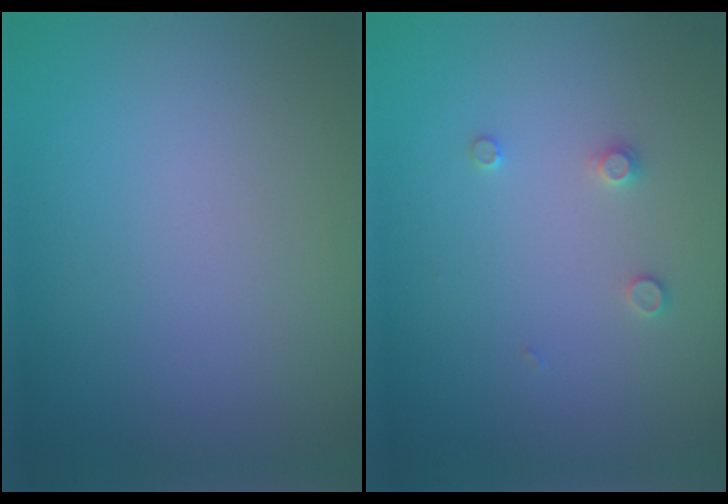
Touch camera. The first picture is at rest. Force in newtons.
{"total": 1.0, "press": 1.0, "slide": 0.2}